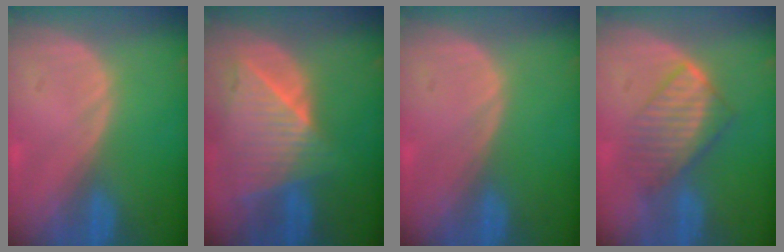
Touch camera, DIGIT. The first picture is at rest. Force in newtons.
{"total": 9.1, "press": 8.1, "slide": 4.0}
{"total": 0.0}
{"total": 6.5, "press": 6.3, "slide": 1.7}